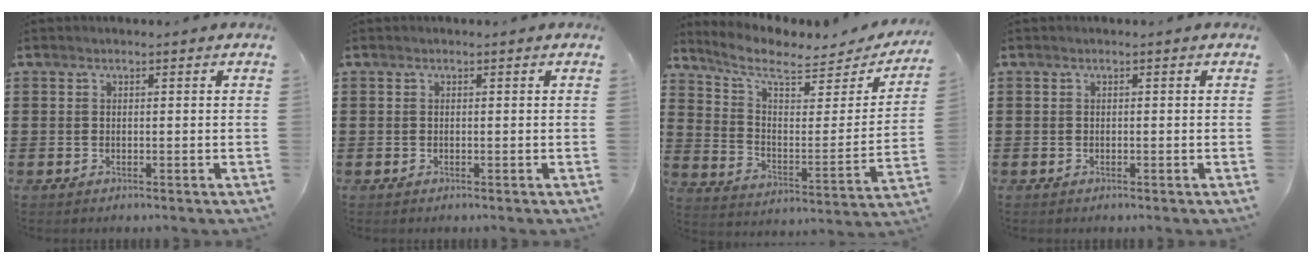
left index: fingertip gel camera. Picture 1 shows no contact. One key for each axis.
{"total": 0.0}
{"total": 7.1, "fx": 5.8, "fy": 1.7, "fz": 3.7, "tx": -0.099, "ty": -0.038, "tz": 0.098}
{"total": 0.0}